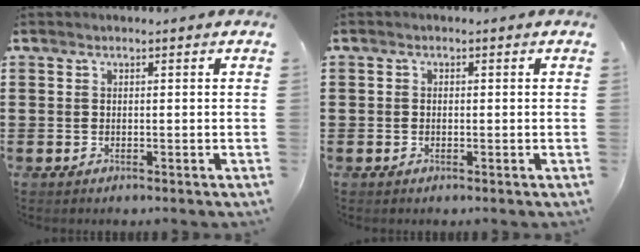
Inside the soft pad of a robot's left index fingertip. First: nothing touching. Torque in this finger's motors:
{"motor_torque": [0.42, 1.72, -0.01, -0.01]}